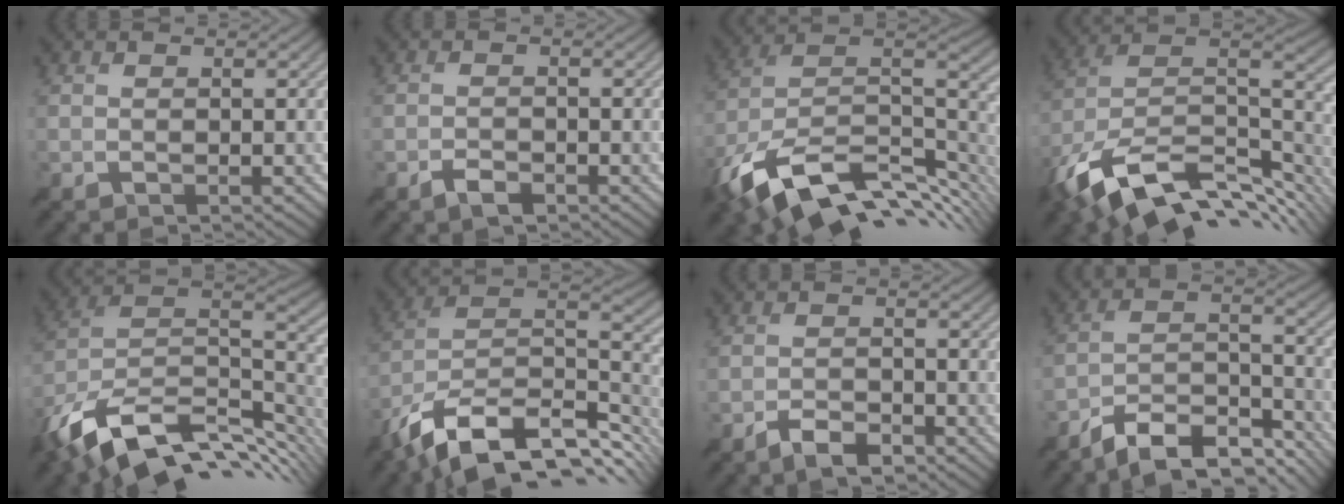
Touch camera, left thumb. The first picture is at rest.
{"total": 2.0, "force": [-1.6, 0.7, 1.0], "torque": [-0.018, -0.001, -0.030]}
{"total": 16.7, "force": [-7.8, 9.1, 11.7], "torque": [-0.270, -0.024, -0.127]}
{"total": 16.3, "force": [-8.5, 8.6, 11.0], "torque": [-0.260, -0.026, -0.135]}
{"total": 15.7, "force": [-7.6, 8.5, 10.8], "torque": [-0.254, -0.019, -0.125]}
{"total": 16.2, "force": [-9.2, 8.1, 10.6], "torque": [-0.247, -0.025, -0.152]}
{"total": 3.7, "force": [-3.0, 1.1, 1.9], "torque": [-0.040, -0.001, -0.056]}
{"total": 12.2, "force": [-10.6, 2.9, 5.4], "torque": [-0.098, 0.003, -0.186]}